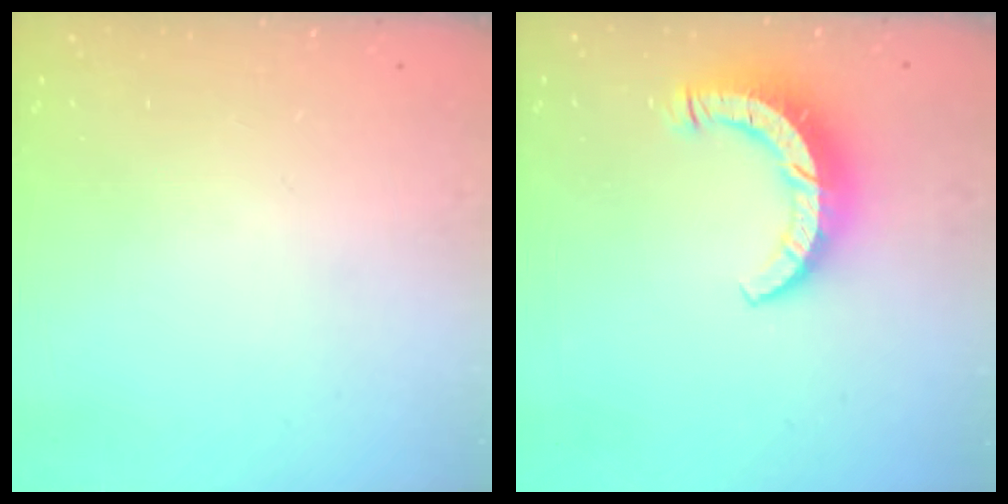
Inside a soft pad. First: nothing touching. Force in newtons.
{"total": 9.4, "press": 9.3, "slide": 0.9}